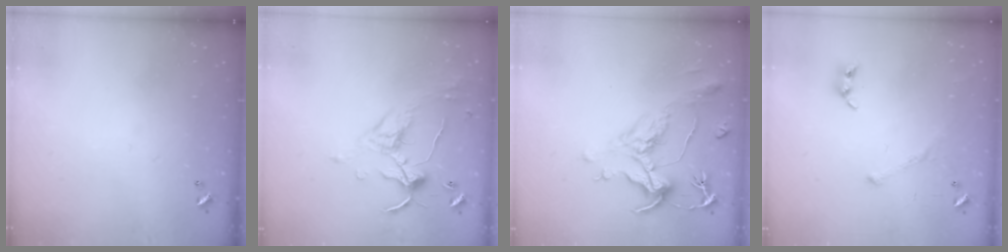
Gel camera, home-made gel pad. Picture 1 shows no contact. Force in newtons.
{"total": 1.5, "press": 1.3, "slide": 0.8}
{"total": 1.7, "press": 1.3, "slide": 1.2}
{"total": 3.7, "press": 3.6, "slide": 0.5}